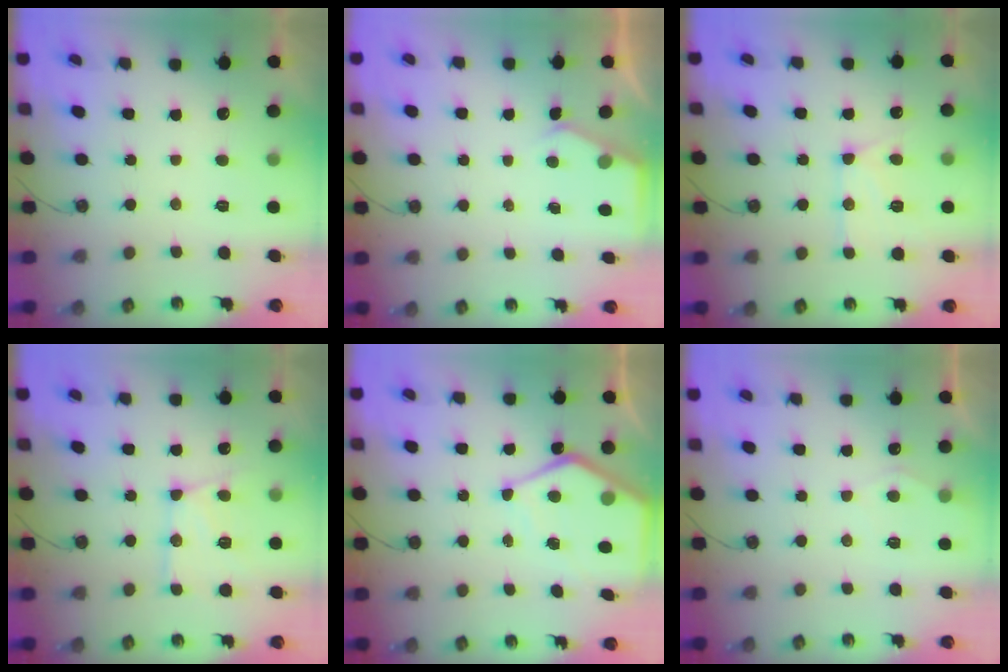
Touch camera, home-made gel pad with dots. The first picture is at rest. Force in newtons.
{"total": 3.4, "press": 3.4, "slide": 0.4}
{"total": 14.3, "press": 14.2, "slide": 1.1}
{"total": 13.7, "press": 13.6, "slide": 1.5}
{"total": 9.7, "press": 9.7, "slide": 0.9}
{"total": 5.5, "press": 5.5, "slide": 0.6}